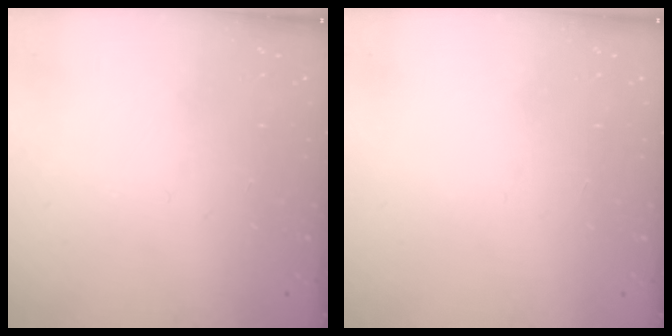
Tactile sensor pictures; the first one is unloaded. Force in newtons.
{"total": 1.5, "press": 1.5, "slide": 0.1}